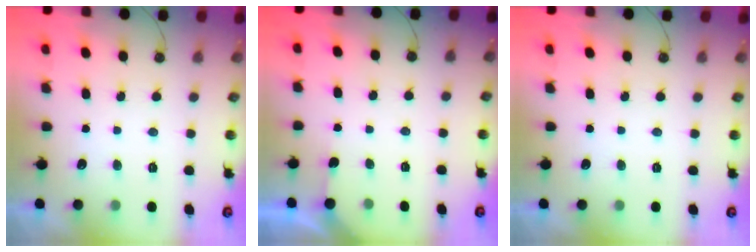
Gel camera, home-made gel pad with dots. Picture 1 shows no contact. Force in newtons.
{"total": 3.0, "press": 3.0, "slide": 0.3}
{"total": 0.0}